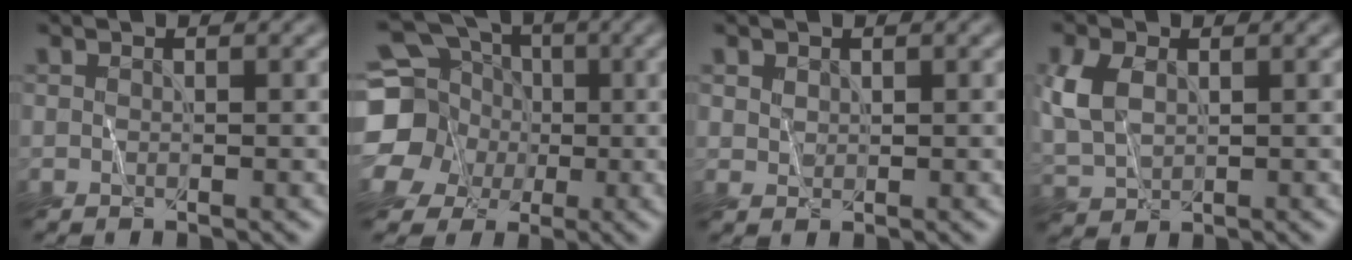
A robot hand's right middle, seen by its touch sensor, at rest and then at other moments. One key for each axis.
{"total": 14.0, "fx": 0.6, "fy": 12.9, "fz": 5.6, "tx": -0.176, "ty": 0.014, "tz": -0.023}
{"total": 1.1, "fx": 0.6, "fy": 0.8, "fz": 0.3, "tx": -0.007, "ty": -0.001, "tz": 0.016}
{"total": 4.7, "fx": 1.0, "fy": 3.2, "fz": 3.2, "tx": -0.087, "ty": 0.006, "tz": 0.021}